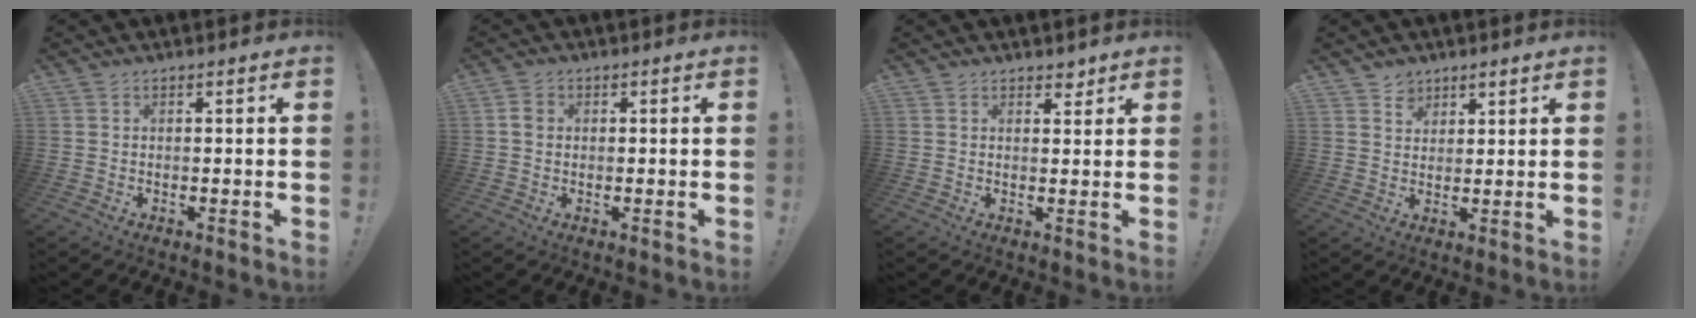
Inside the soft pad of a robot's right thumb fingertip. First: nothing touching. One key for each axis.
{"total": 2.7, "fx": 0.3, "fy": 2.2, "fz": 1.6, "tx": -0.022, "ty": 0.003, "tz": 0.005}
{"total": 2.6, "fx": 2.0, "fy": 1.4, "fz": 0.8, "tx": 0.008, "ty": -0.015, "tz": 0.031}
{"total": 3.7, "fx": 2.7, "fy": 2.5, "fz": 0.4, "tx": 0.001, "ty": -0.017, "tz": 0.047}